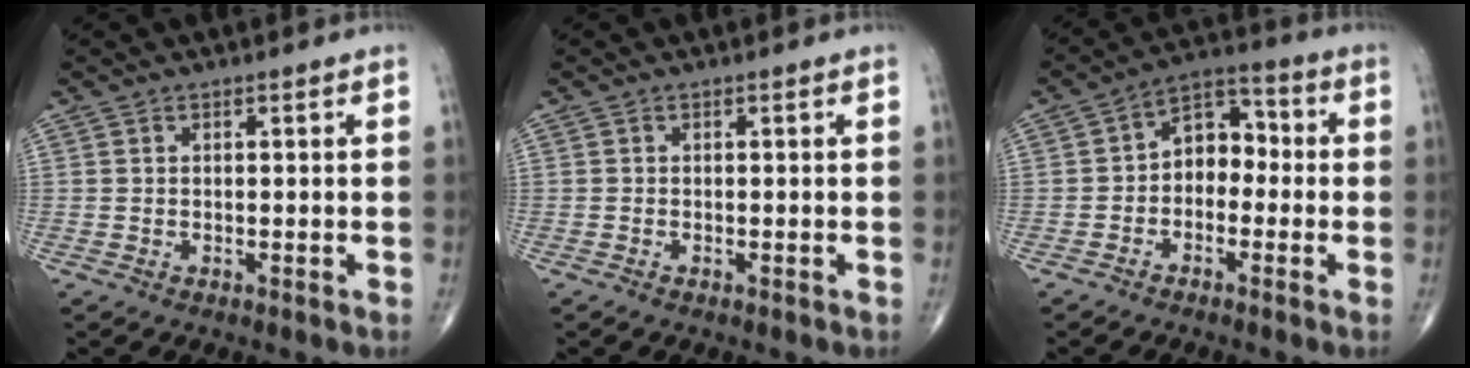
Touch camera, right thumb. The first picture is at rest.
{"total": 0.0}
{"total": 7.8, "force": [-1.0, 5.6, 5.3], "torque": [-0.050, 0.038, -0.037]}